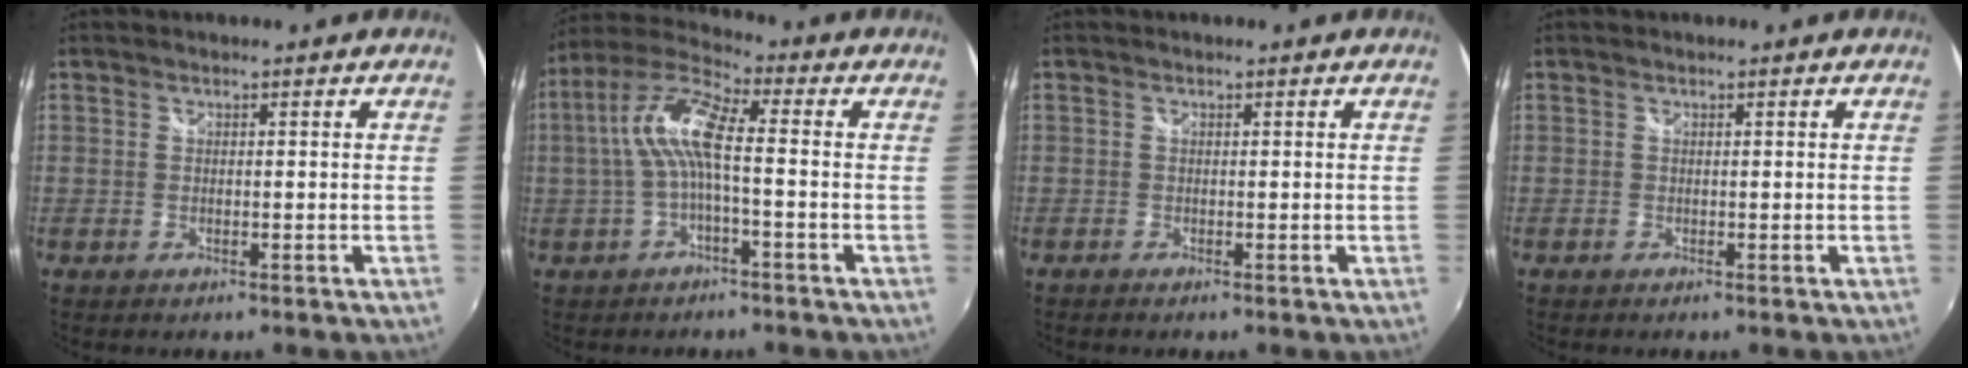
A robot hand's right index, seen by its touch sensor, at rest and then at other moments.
{"total": 9.3, "force": [-0.5, 2.1, 9.0], "torque": [-0.191, 0.019, -0.012]}
{"total": 0.6, "force": [-0.5, 0.3, 0.2], "torque": [-0.006, -0.003, -0.012]}
{"total": 0.0}